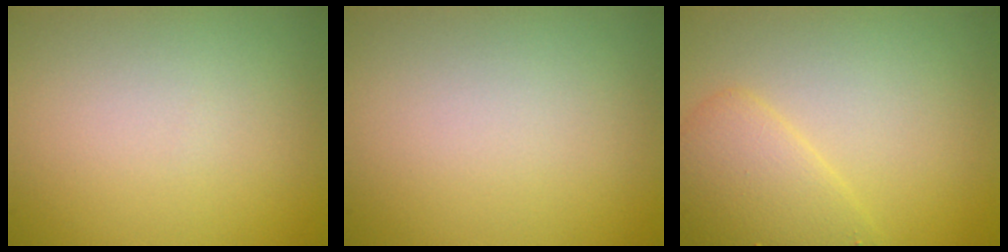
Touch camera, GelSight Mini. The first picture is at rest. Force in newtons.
{"total": 0.0}
{"total": 3.3, "press": 3.3, "slide": 0.1}